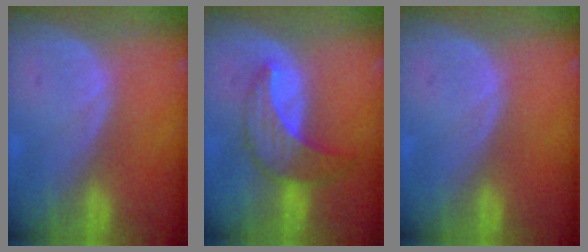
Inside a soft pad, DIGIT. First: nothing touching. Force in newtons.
{"total": 7.3, "press": 6.8, "slide": 2.7}
{"total": 0.0}